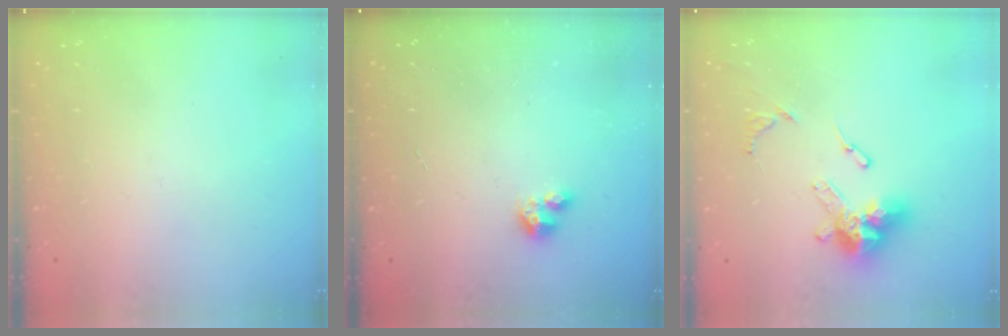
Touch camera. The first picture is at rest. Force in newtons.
{"total": 2.9, "press": 2.9, "slide": 0.2}
{"total": 14.2, "press": 14.1, "slide": 1.3}